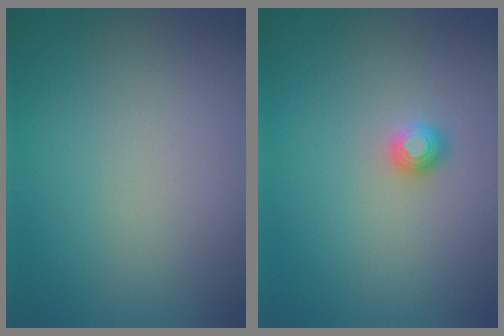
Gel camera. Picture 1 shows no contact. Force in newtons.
{"total": 1.1, "press": 1.1, "slide": 0.4}